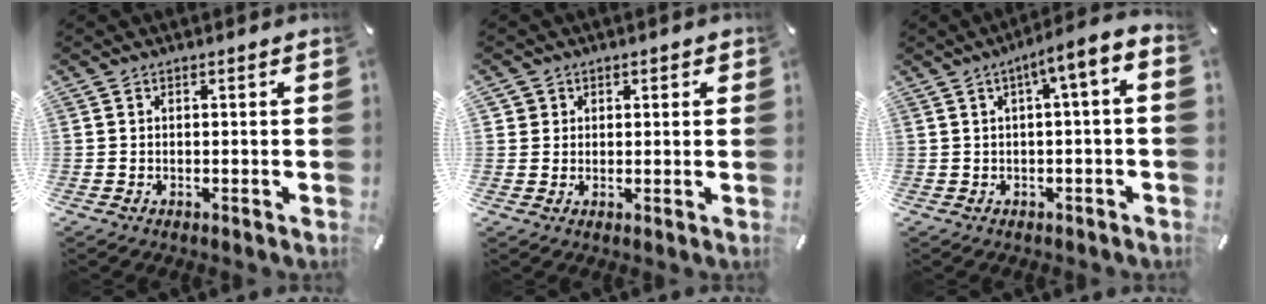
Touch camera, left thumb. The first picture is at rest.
{"total": 2.6, "force": [1.1, 2.3, 0.2], "torque": [-0.002, 0.001, 0.018]}
{"total": 5.9, "force": [0.5, 1.1, 5.8], "torque": [-0.098, -0.007, 0.006]}